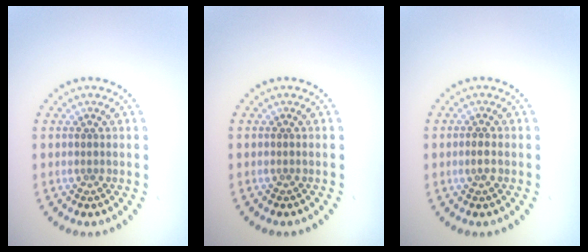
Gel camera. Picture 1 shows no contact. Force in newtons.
{"total": 0.0}
{"total": 1.0, "press": 1.0, "slide": 0.3}